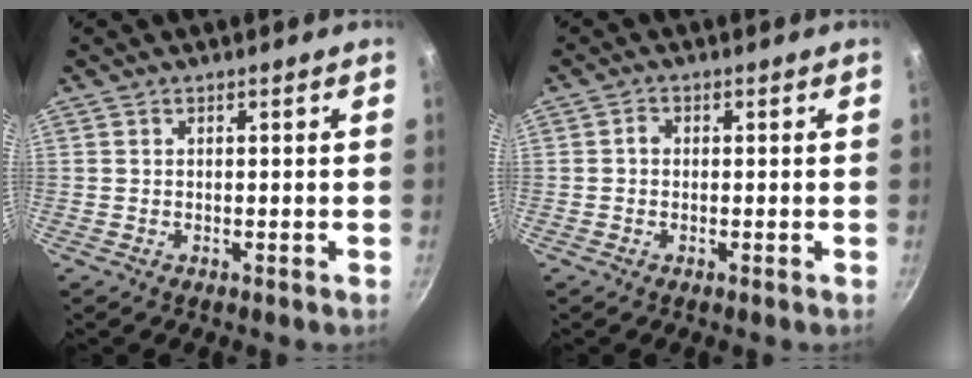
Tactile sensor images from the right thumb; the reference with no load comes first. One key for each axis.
{"total": 1.4, "fx": -0.1, "fy": 1.2, "fz": 0.8, "tx": -0.012, "ty": 0.007, "tz": -0.005}